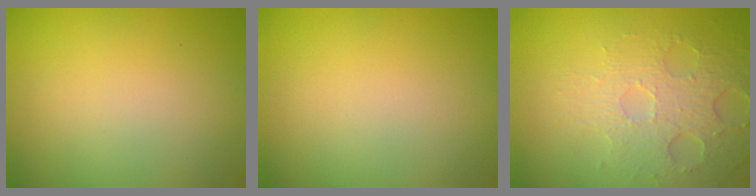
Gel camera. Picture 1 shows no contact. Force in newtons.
{"total": 0.0}
{"total": 3.6, "press": 3.2, "slide": 1.6}